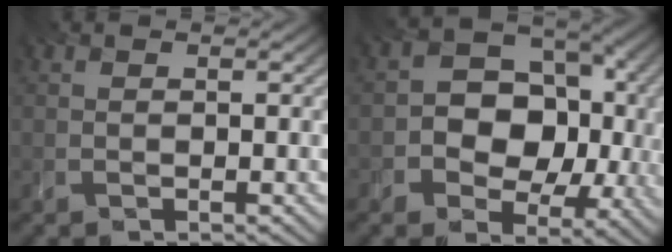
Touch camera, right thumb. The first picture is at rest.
{"total": 10.9, "force": [-0.4, 8.5, 6.8], "torque": [-0.094, -0.009, -0.022]}